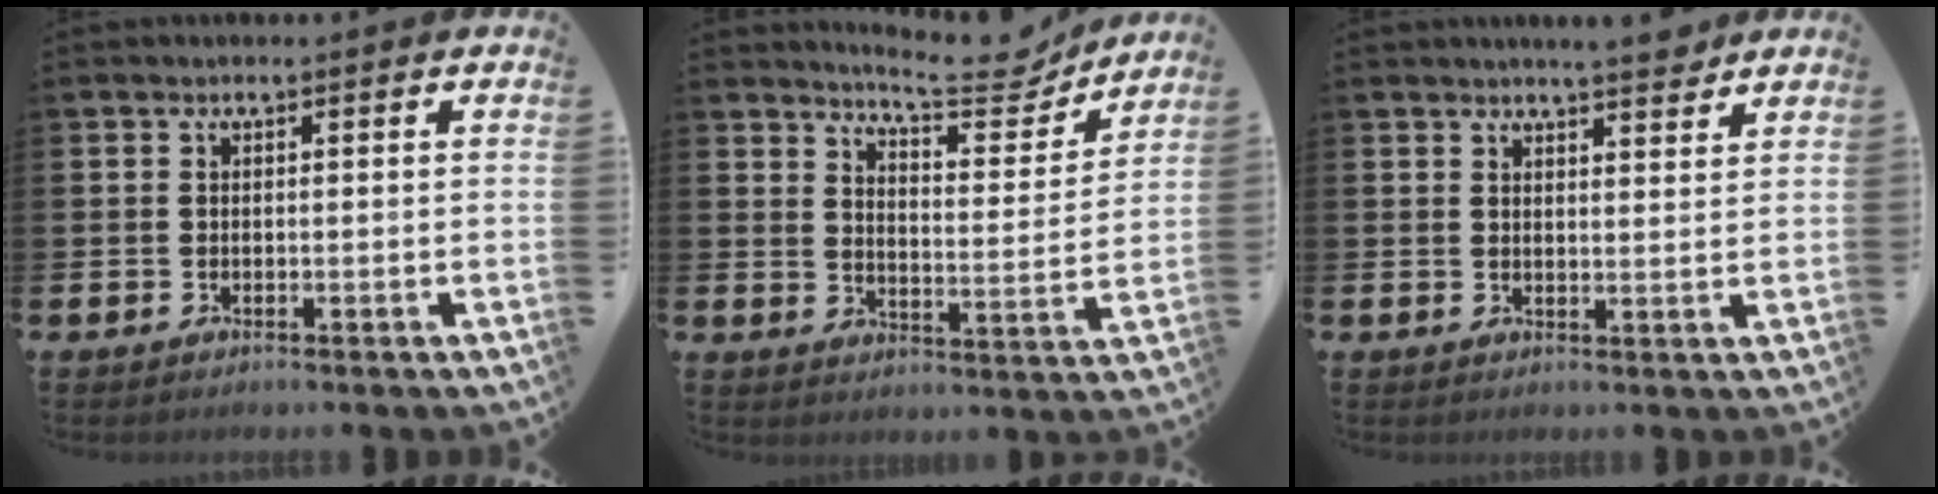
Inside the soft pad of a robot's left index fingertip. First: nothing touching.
{"total": 7.6, "force": [7.3, 1.1, 1.8], "torque": [-0.044, -0.053, 0.127]}
{"total": 4.5, "force": [4.4, 0.2, 1.0], "torque": [-0.021, -0.021, 0.079]}